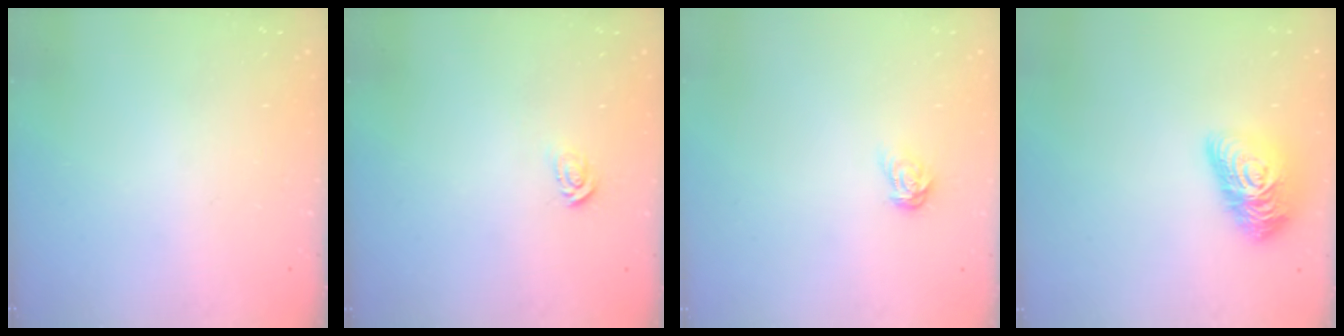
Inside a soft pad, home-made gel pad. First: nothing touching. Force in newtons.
{"total": 3.1, "press": 3.1, "slide": 0.0}
{"total": 4.8, "press": 4.7, "slide": 0.5}
{"total": 15.7, "press": 15.7, "slide": 0.7}